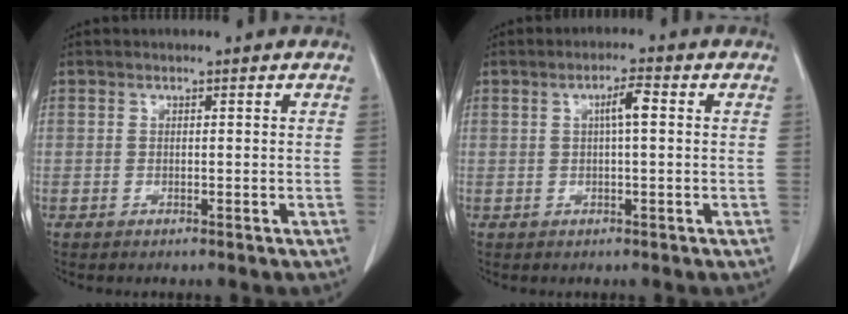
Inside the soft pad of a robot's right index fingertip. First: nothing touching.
{"total": 3.2, "force": [0.6, 0.3, 3.1], "torque": [-0.055, 0.006, 0.009]}